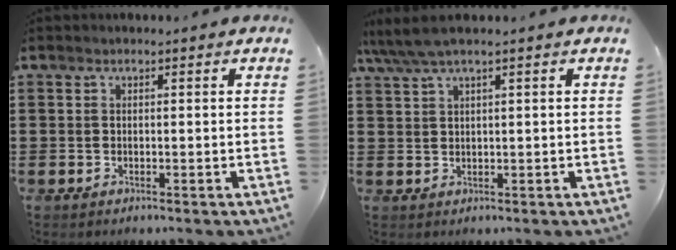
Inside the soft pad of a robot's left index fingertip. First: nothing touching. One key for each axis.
{"total": 3.0, "fx": 1.8, "fy": 0.1, "fz": 2.4, "tx": -0.056, "ty": 0.000, "tz": 0.031}